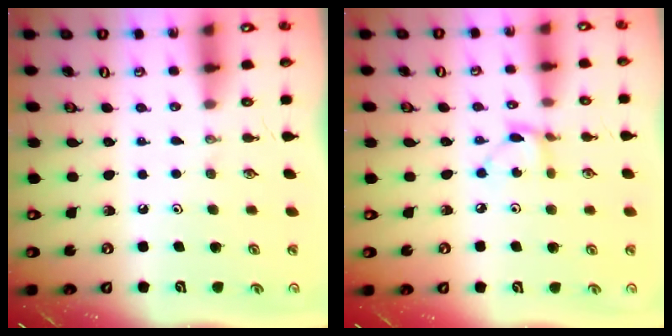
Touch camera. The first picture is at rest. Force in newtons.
{"total": 2.8, "press": 2.8, "slide": 0.2}